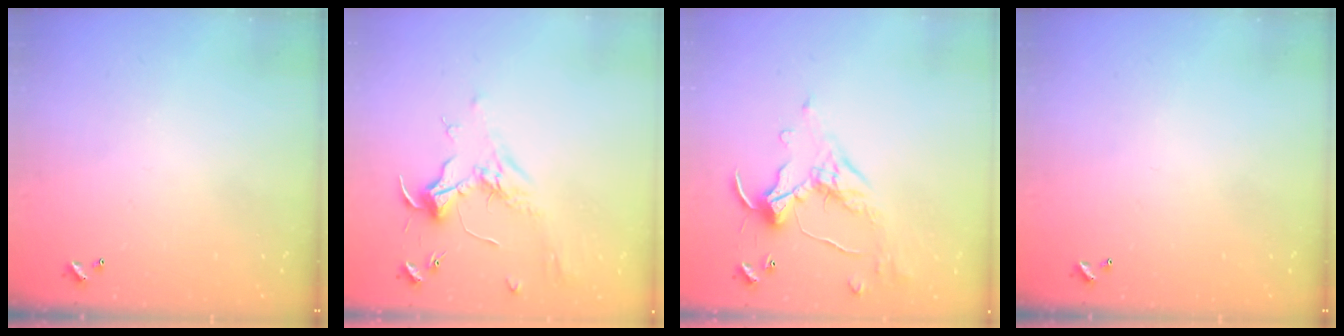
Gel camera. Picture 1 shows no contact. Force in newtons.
{"total": 1.8, "press": 1.6, "slide": 0.6}
{"total": 1.1, "press": 1.1, "slide": 0.1}
{"total": 0.0}